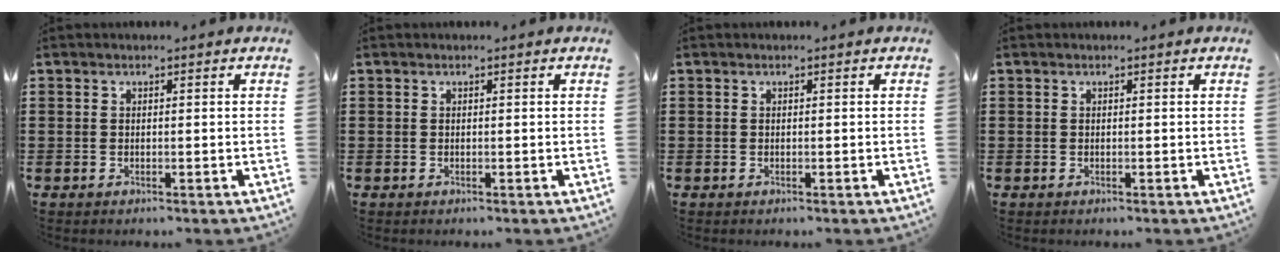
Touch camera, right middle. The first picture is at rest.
{"total": 0.0}
{"total": 0.0}
{"total": 0.0}